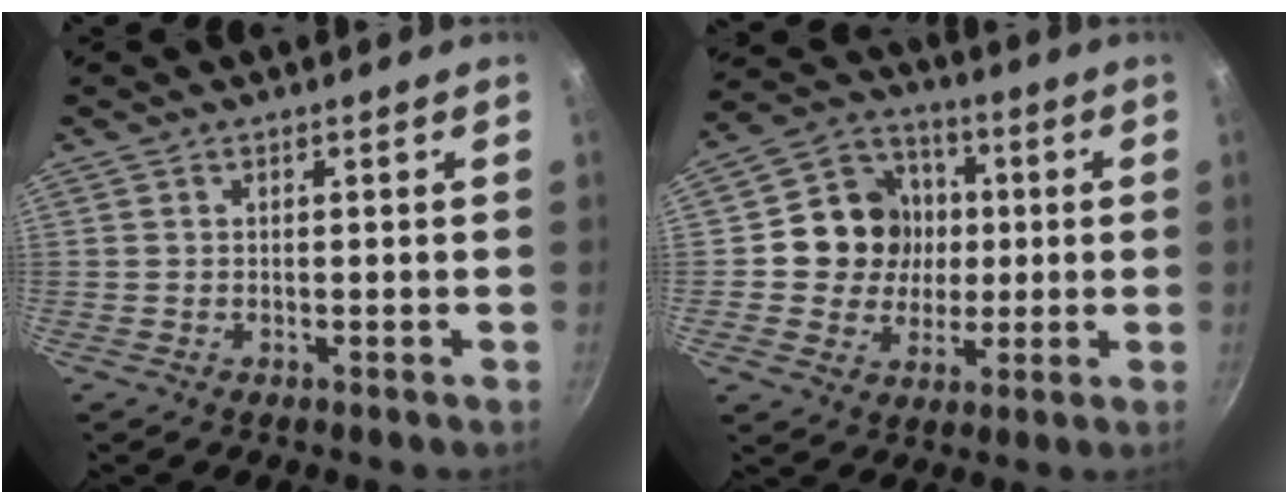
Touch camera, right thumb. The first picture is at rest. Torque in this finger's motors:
{"motor_torque": [0.84, 2.49, 0.77, -0.56, 0.08]}